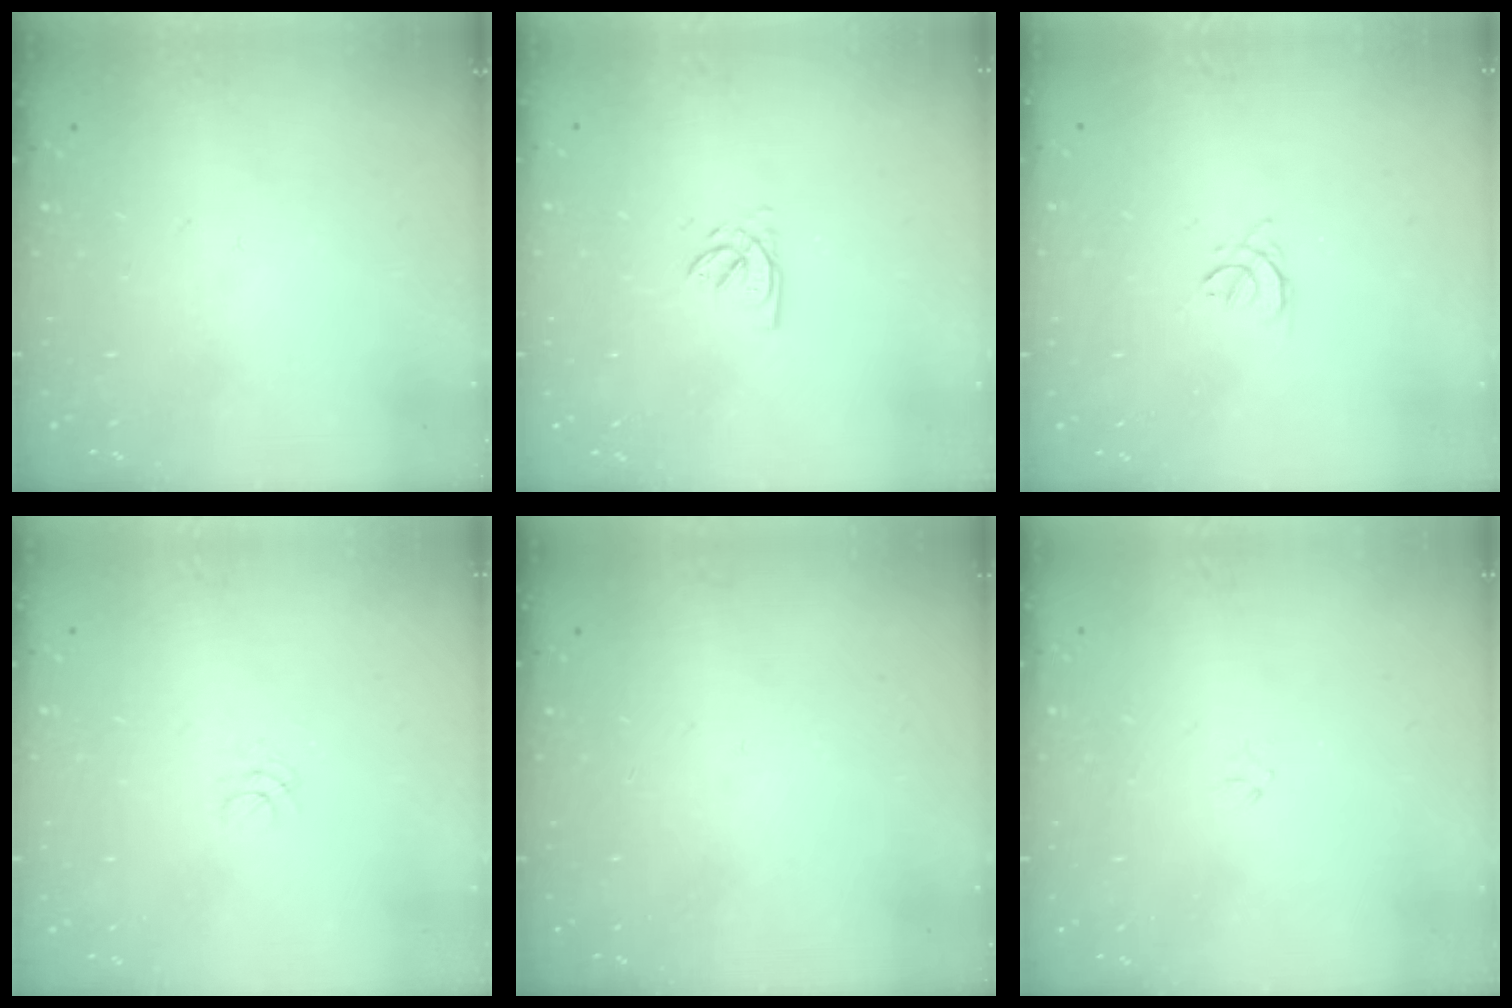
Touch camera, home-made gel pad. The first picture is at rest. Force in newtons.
{"total": 2.3, "press": 2.3, "slide": 0.3}
{"total": 2.4, "press": 2.3, "slide": 0.6}
{"total": 1.1, "press": 1.1, "slide": 0.1}
{"total": 0.0}
{"total": 0.0}